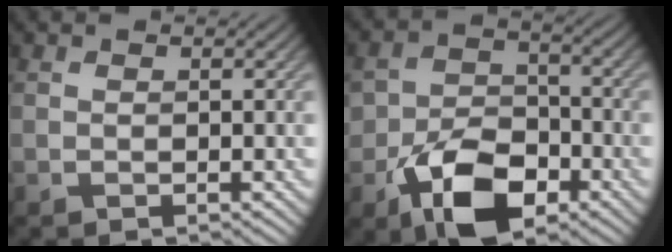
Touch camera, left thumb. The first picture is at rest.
{"total": 10.0, "force": [-4.9, 6.2, 6.1], "torque": [-0.121, -0.016, -0.085]}